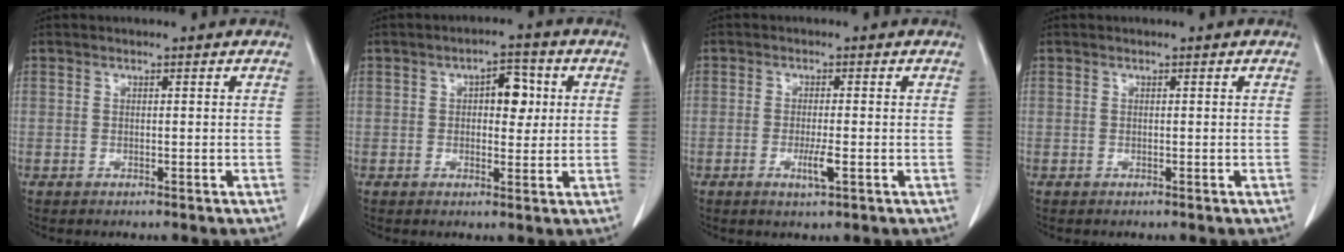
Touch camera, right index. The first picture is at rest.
{"total": 5.0, "force": [1.1, 2.5, 4.2], "torque": [-0.058, 0.013, 0.015]}
{"total": 2.9, "force": [-1.0, 0.2, 2.7], "torque": [-0.053, -0.005, -0.017]}
{"total": 0.0}